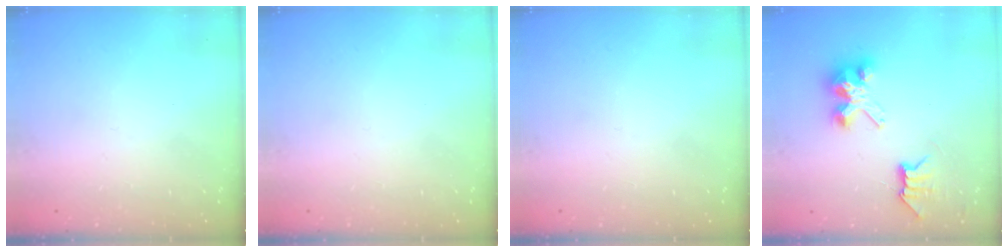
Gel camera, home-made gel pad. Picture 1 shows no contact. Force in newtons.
{"total": 0.0}
{"total": 0.0}
{"total": 7.6, "press": 7.6, "slide": 0.4}